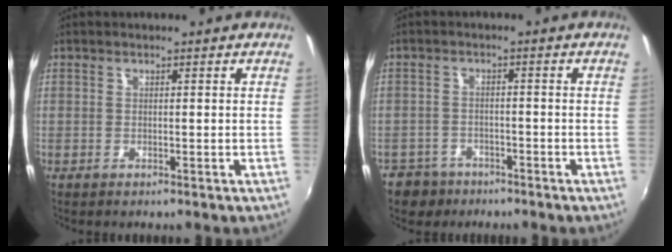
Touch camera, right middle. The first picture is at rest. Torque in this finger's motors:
{"motor_torque": [0.20, -0.15, 0.02, -0.01]}